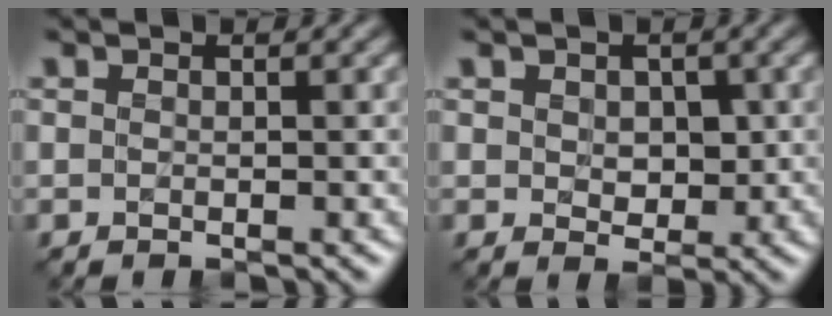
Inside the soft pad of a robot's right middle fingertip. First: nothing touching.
{"total": 2.1, "force": [0.2, 1.6, 1.4], "torque": [-0.027, -0.006, 0.011]}